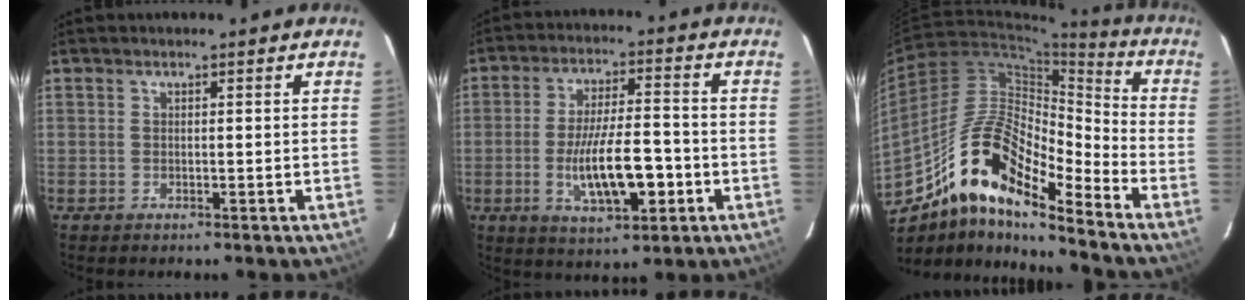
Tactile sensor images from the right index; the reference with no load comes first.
{"total": 11.5, "force": [-3.1, 3.1, 10.6], "torque": [-0.194, 0.001, -0.048]}
{"total": 15.5, "force": [-10.3, 4.4, 10.8], "torque": [-0.188, 0.040, -0.175]}